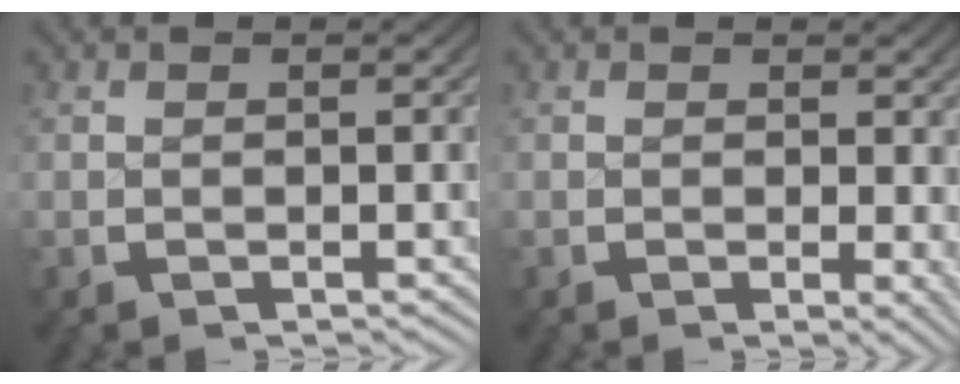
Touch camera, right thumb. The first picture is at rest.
{"total": 1.9, "force": [0.3, 0.8, 1.7], "torque": [-0.010, -0.006, 0.002]}